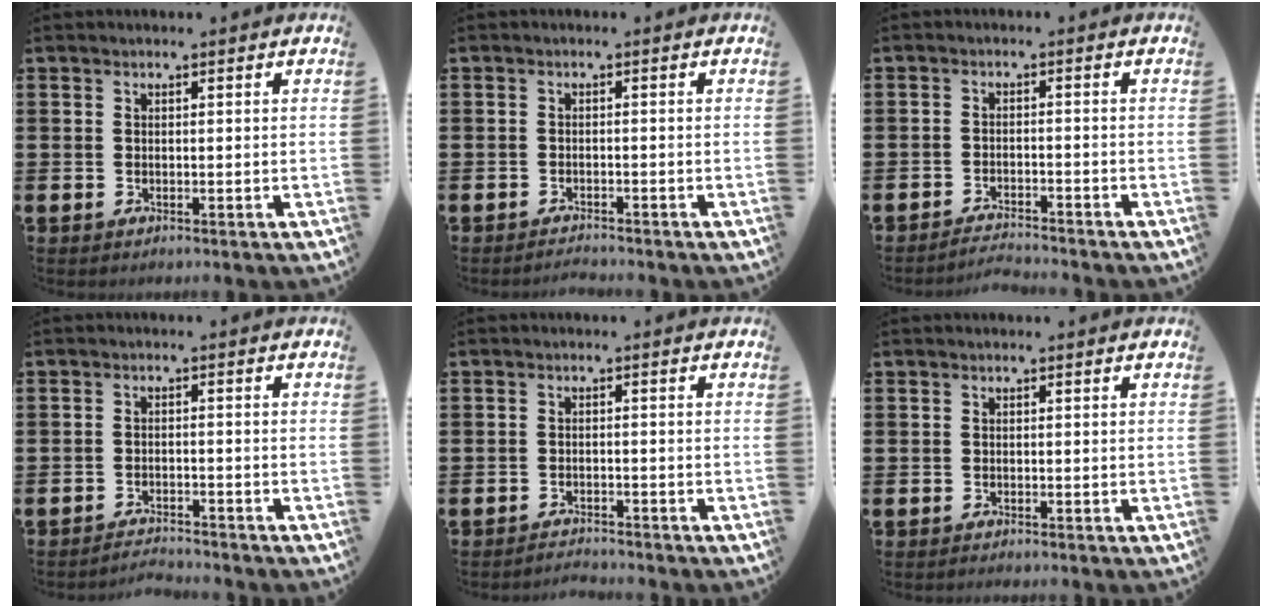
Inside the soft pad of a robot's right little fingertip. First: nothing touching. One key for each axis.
{"total": 1.1, "fx": -1.1, "fy": -0.1, "fz": -0.1, "tx": -0.002, "ty": 0.002, "tz": -0.023}
{"total": 2.1, "fx": -2.1, "fy": -0.2, "fz": 0.0, "tx": -0.004, "ty": 0.005, "tz": -0.044}
{"total": 2.0, "fx": -2.0, "fy": -0.1, "fz": -0.1, "tx": -0.003, "ty": 0.005, "tz": -0.042}
{"total": 1.6, "fx": -1.5, "fy": -0.1, "fz": -0.2, "tx": -0.001, "ty": 0.006, "tz": -0.033}
{"total": 0.0}